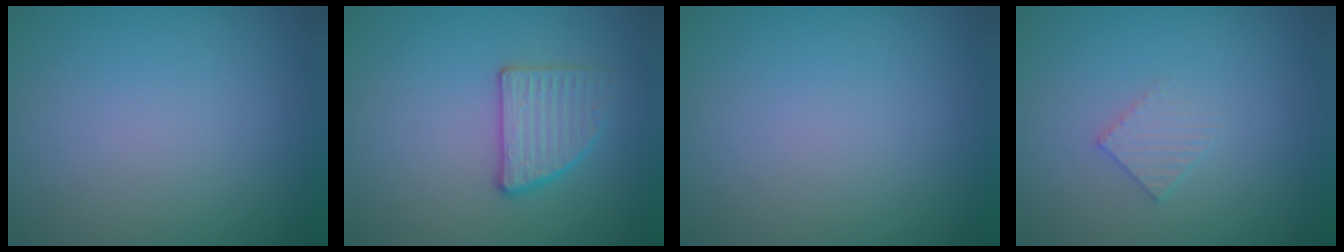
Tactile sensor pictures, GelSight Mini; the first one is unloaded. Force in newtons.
{"total": 2.7, "press": 2.6, "slide": 0.8}
{"total": 0.0}
{"total": 1.4, "press": 1.4, "slide": 0.2}